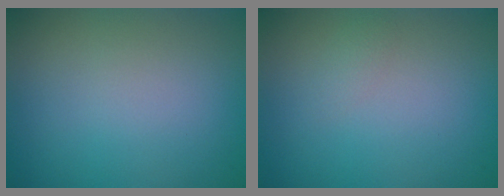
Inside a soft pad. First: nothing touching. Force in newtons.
{"total": 0.6, "press": 0.6, "slide": 0.0}